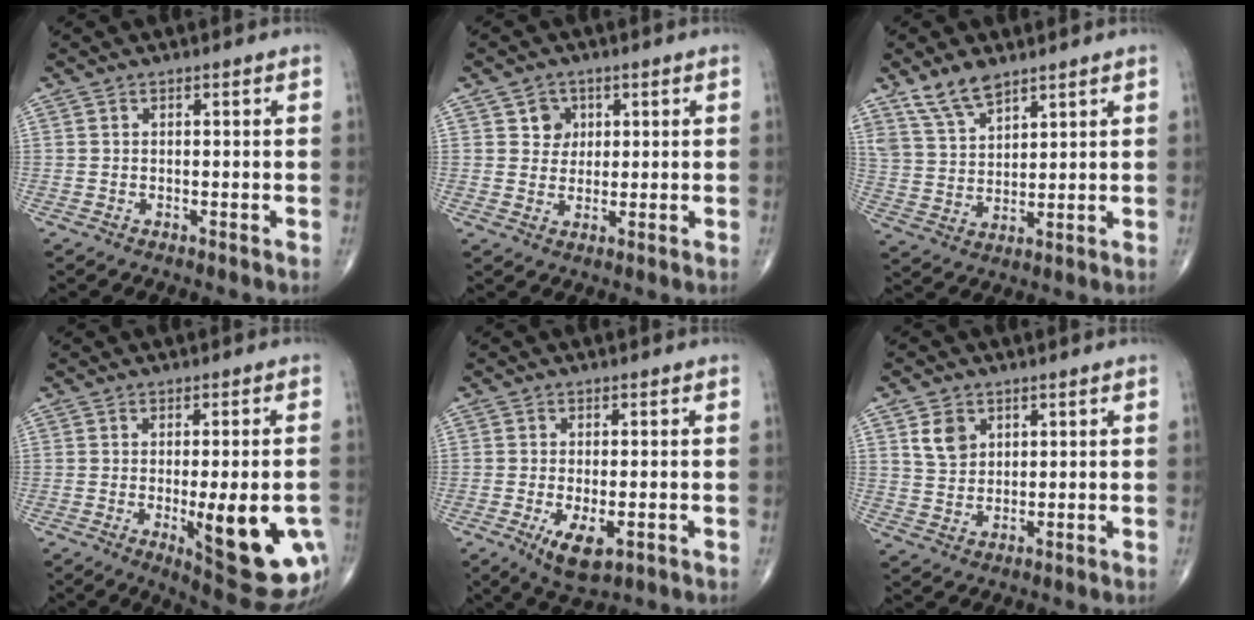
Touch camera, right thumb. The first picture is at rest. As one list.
[{"total": 4.0, "force": [1.5, 3.5, 1.1], "torque": [0.007, -0.004, 0.021]}, {"total": 7.9, "force": [6.0, 3.5, 3.9], "torque": [-0.062, -0.027, 0.123]}, {"total": 16.5, "force": [-3.9, 4.9, 15.2], "torque": [-0.166, -0.011, -0.031]}, {"total": 6.4, "force": [-2.1, 2.7, 5.4], "torque": [-0.096, -0.013, -0.029]}, {"total": 5.2, "force": [2.3, 4.0, 2.5], "torque": [-0.028, -0.013, 0.047]}]